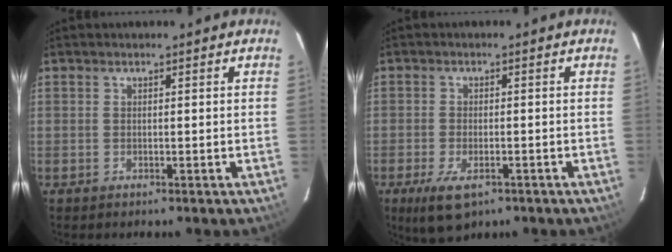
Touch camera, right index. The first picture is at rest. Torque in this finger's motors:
{"motor_torque": [0.50, -0.44, 0.28, 0.03]}